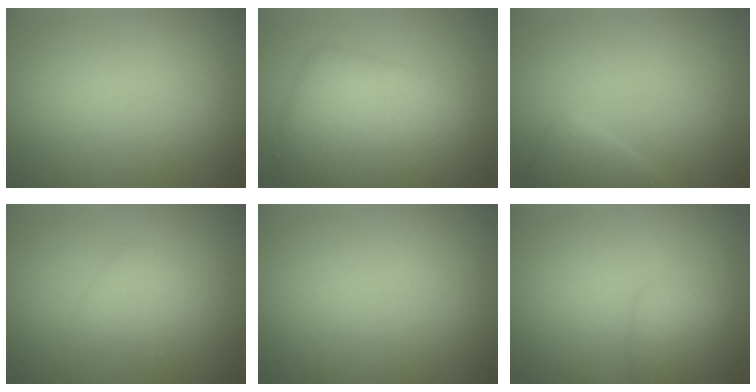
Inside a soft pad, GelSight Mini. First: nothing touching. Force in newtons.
{"total": 6.5, "press": 6.5, "slide": 0.0}
{"total": 1.9, "press": 1.9, "slide": 0.1}
{"total": 1.6, "press": 1.6, "slide": 0.1}
{"total": 0.0}
{"total": 2.0, "press": 2.0, "slide": 0.0}